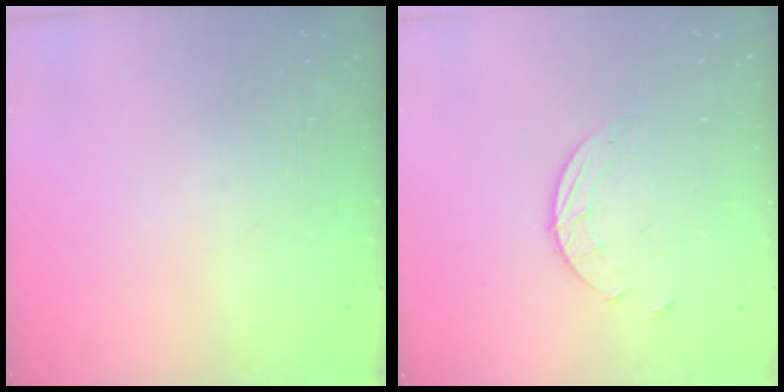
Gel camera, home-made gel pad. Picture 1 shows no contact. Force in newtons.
{"total": 2.6, "press": 2.6, "slide": 0.2}